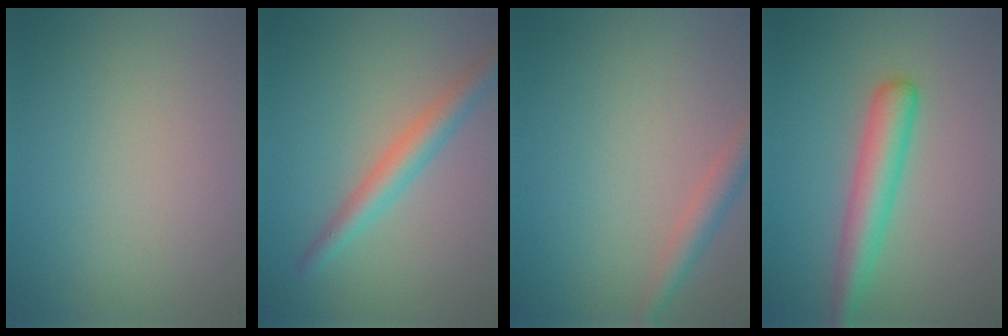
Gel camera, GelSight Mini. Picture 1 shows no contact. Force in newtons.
{"total": 3.3, "press": 3.3, "slide": 0.1}
{"total": 2.6, "press": 2.6, "slide": 0.1}
{"total": 3.8, "press": 3.8, "slide": 0.2}